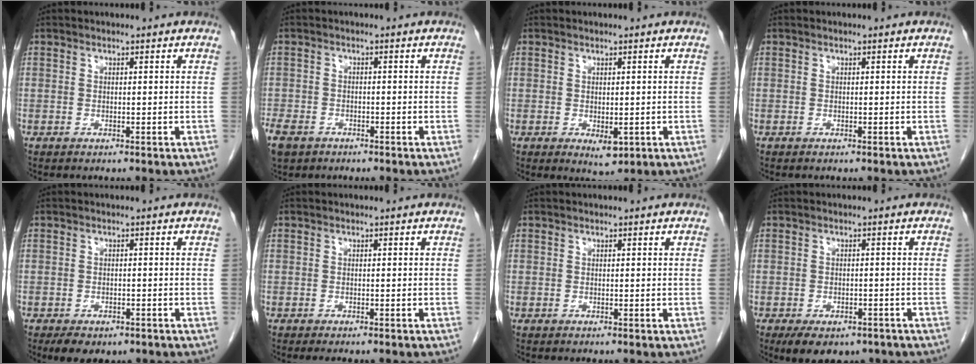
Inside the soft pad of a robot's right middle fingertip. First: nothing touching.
{"total": 7.1, "force": [-4.6, 4.5, 2.9], "torque": [-0.073, -0.008, -0.075]}
{"total": 2.6, "force": [-0.6, 1.2, 2.2], "torque": [-0.029, -0.007, 0.003]}
{"total": 0.0}
{"total": 5.5, "force": [-3.9, 2.8, 2.8], "torque": [-0.036, -0.005, -0.050]}
{"total": 3.2, "force": [-2.7, 0.5, 1.6], "torque": [-0.018, -0.005, -0.032]}
{"total": 0.0}
{"total": 8.3, "force": [-5.9, 4.2, 4.0], "torque": [-0.052, -0.001, -0.083]}